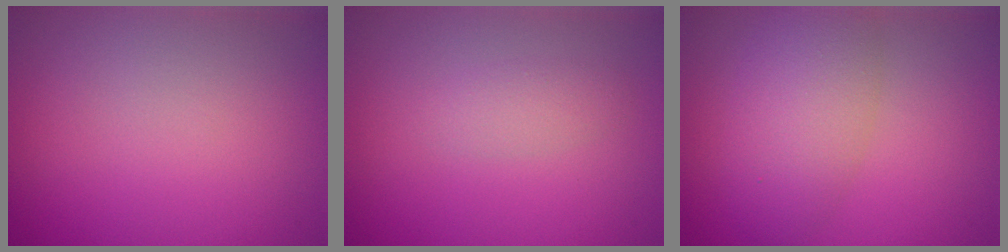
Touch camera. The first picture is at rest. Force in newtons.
{"total": 1.4, "press": 1.4, "slide": 0.1}
{"total": 4.9, "press": 4.9, "slide": 0.1}